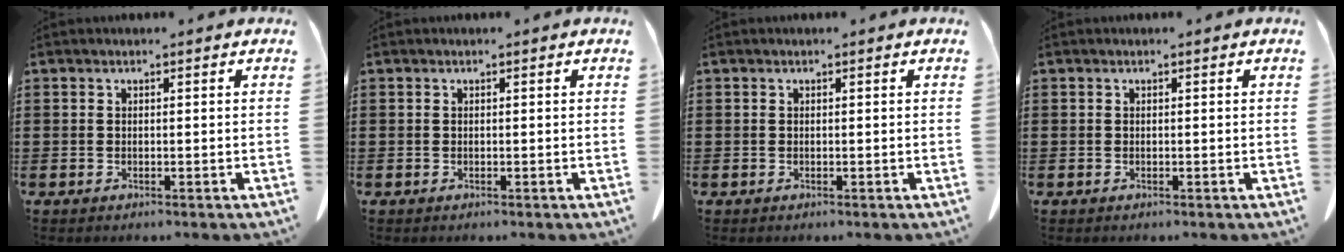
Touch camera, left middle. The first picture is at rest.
{"total": 0.0}
{"total": 0.0}
{"total": 0.0}